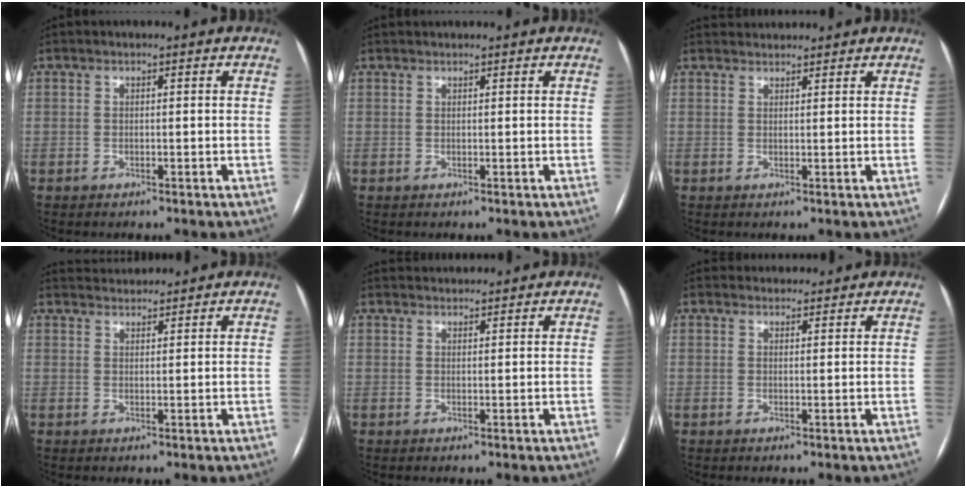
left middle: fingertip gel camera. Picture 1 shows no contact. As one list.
[{"total": 1.4, "force": [1.4, 0.1, 0.3], "torque": [-0.004, 0.023, 0.027]}, {"total": 2.9, "force": [2.8, 0.5, 0.0], "torque": [-0.003, 0.028, 0.049]}, {"total": 3.9, "force": [3.9, 0.2, 0.1], "torque": [-0.009, 0.025, 0.068]}, {"total": 3.7, "force": [3.7, 0.4, 0.2], "torque": [-0.008, 0.028, 0.059]}, {"total": 4.3, "force": [4.0, 1.4, 0.1], "torque": [0.001, 0.023, 0.052]}]